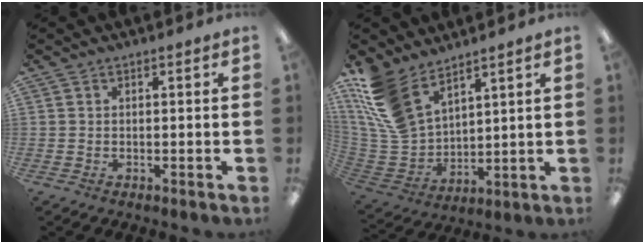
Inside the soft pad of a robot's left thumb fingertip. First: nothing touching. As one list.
[{"total": 15.7, "force": [10.6, 8.2, 8.1], "torque": [-0.218, -0.049, 0.206]}]